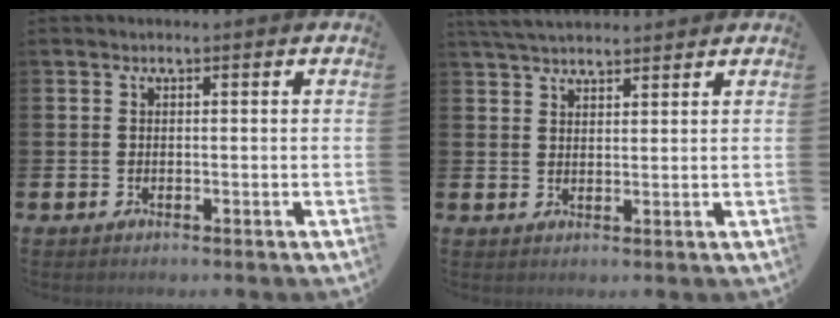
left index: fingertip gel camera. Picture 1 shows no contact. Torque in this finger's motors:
{"motor_torque": [1.14, -1.00, 0.17, 0.08]}